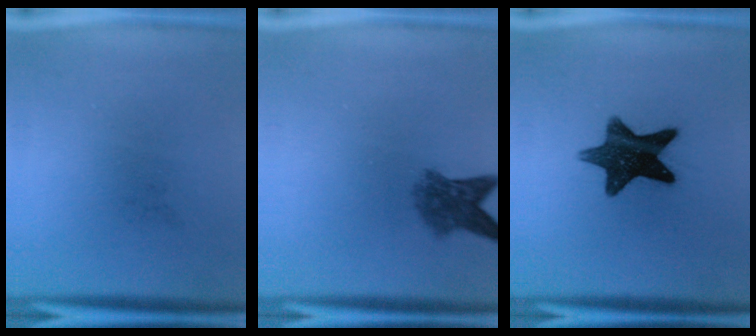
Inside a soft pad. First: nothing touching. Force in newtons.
{"total": 4.9}
{"total": 12.6}